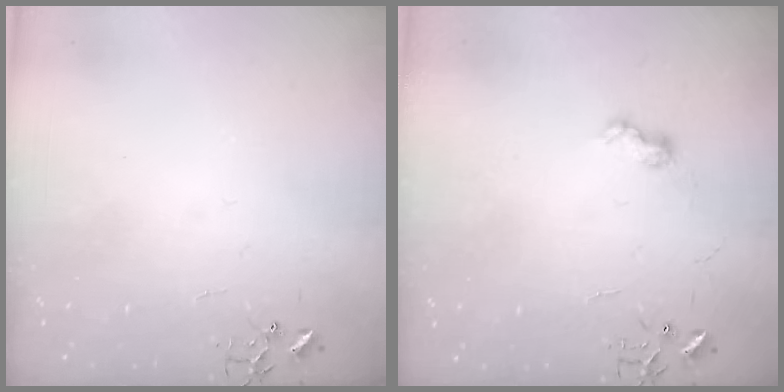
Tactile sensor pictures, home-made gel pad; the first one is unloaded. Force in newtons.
{"total": 6.0, "press": 6.0, "slide": 0.7}